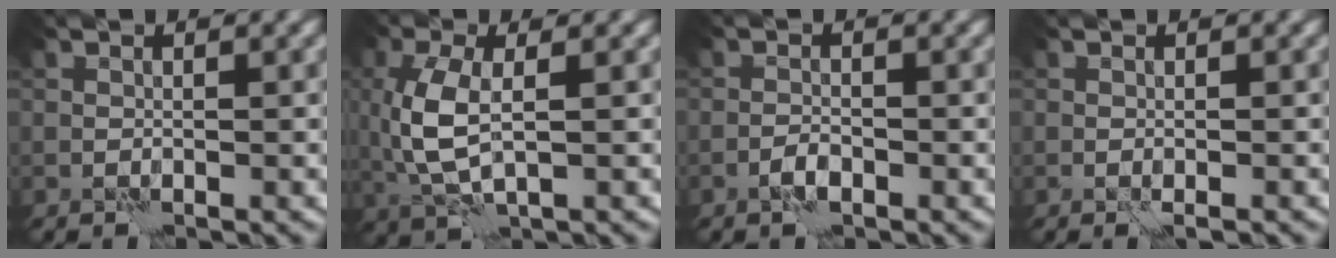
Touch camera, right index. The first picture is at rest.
{"total": 5.5, "force": [0.3, 2.7, 4.8], "torque": [-0.126, 0.002, 0.009]}
{"total": 1.2, "force": [-0.8, 0.4, 0.8], "torque": [-0.015, 0.005, -0.018]}
{"total": 1.2, "force": [-0.5, 0.2, 1.1], "torque": [-0.013, 0.001, -0.010]}